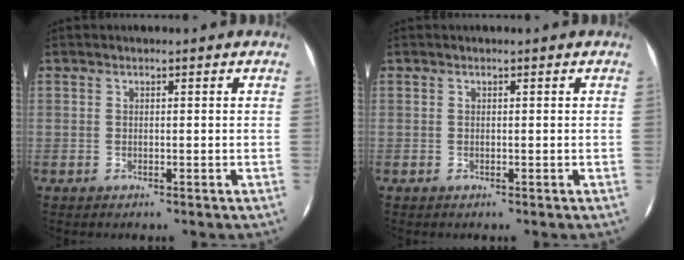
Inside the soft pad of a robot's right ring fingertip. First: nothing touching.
{"total": 0.0}